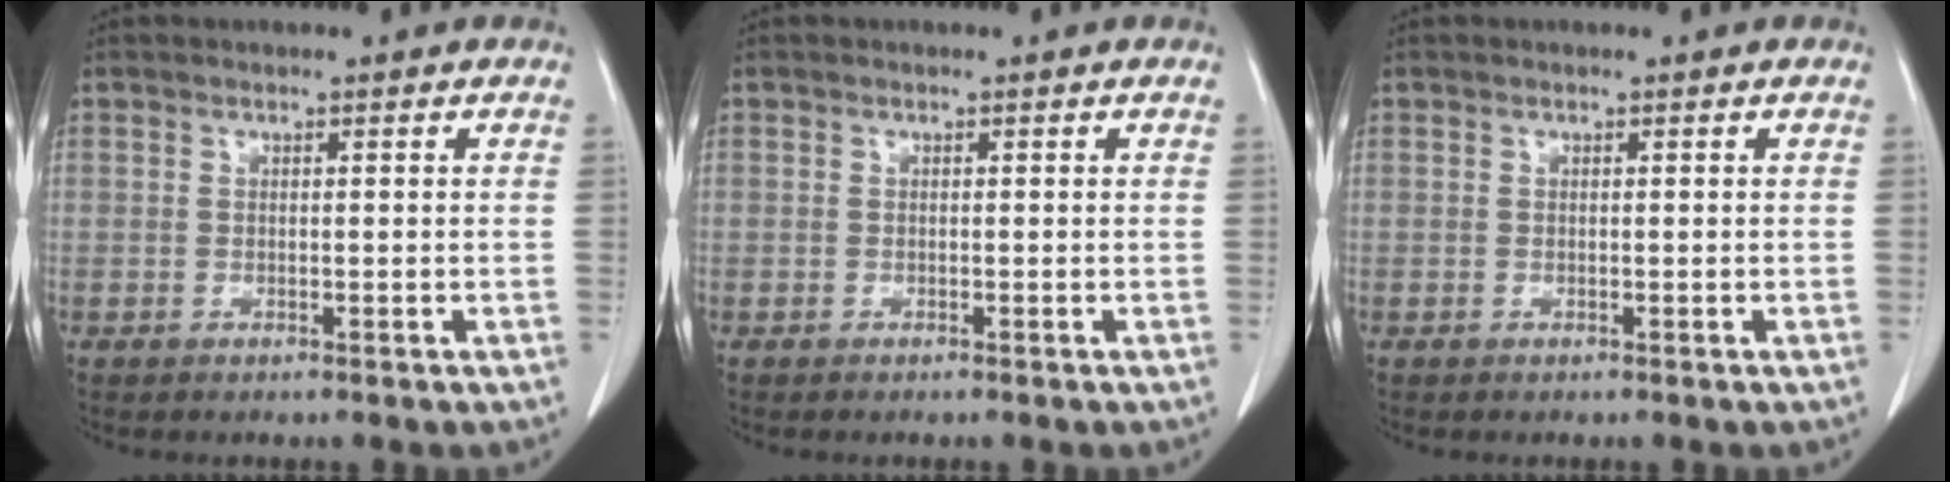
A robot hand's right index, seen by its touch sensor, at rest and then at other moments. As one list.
[{"total": 0.0}, {"total": 0.0}]